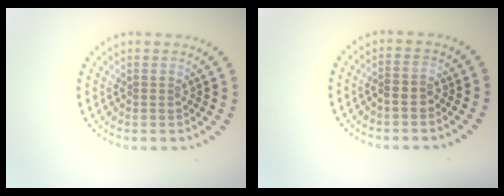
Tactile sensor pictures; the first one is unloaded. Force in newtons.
{"total": 1.1, "press": 1.0, "slide": 0.5}